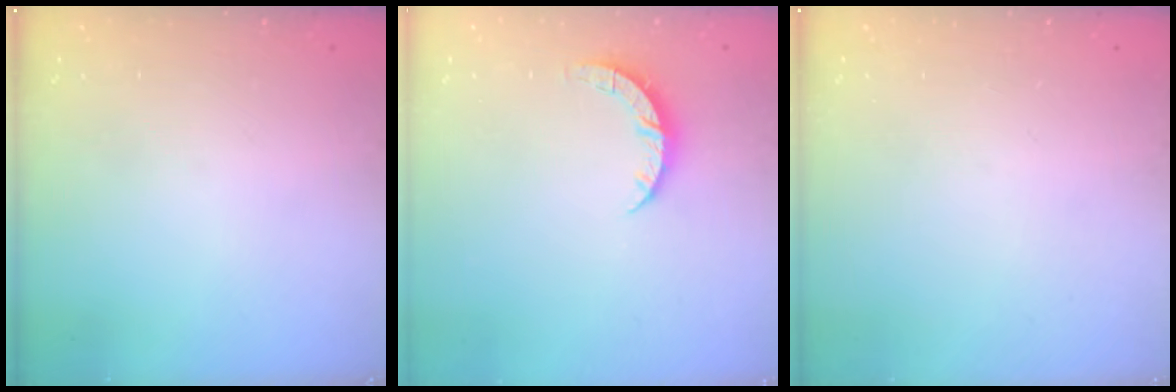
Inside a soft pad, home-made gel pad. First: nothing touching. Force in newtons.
{"total": 4.4, "press": 4.4, "slide": 0.3}
{"total": 0.0}